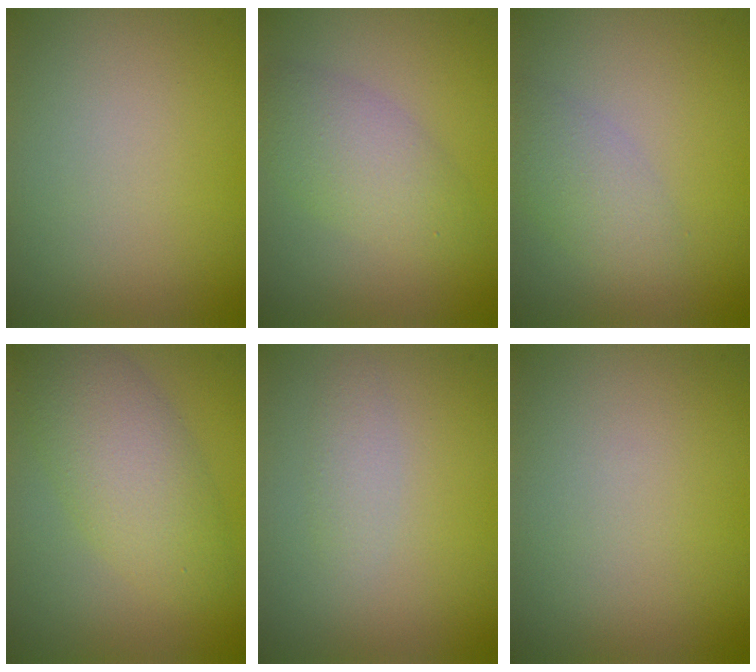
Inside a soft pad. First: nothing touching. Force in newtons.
{"total": 3.7, "press": 3.7, "slide": 0.2}
{"total": 2.7, "press": 2.7, "slide": 0.1}
{"total": 5.4, "press": 5.4, "slide": 0.1}
{"total": 1.1, "press": 1.1, "slide": 0.0}
{"total": 0.0}